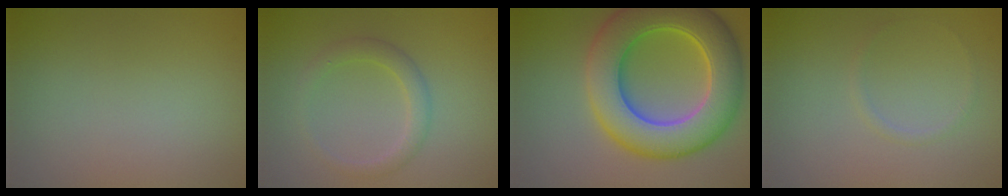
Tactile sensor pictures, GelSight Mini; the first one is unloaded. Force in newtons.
{"total": 2.0, "press": 2.0, "slide": 0.2}
{"total": 10.7, "press": 10.7, "slide": 0.4}
{"total": 0.7, "press": 0.7, "slide": 0.1}